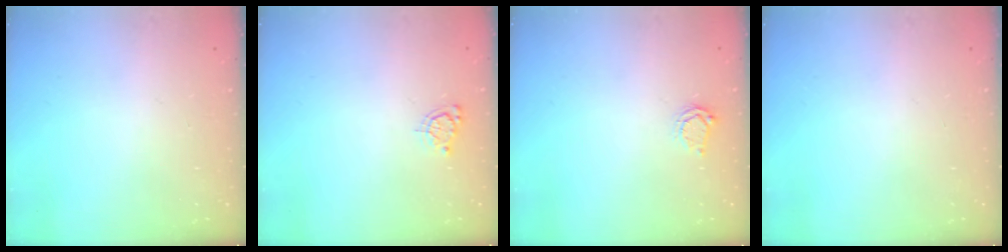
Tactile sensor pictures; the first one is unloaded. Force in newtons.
{"total": 5.0, "press": 4.9, "slide": 0.6}
{"total": 3.7, "press": 3.7, "slide": 0.5}
{"total": 0.0}